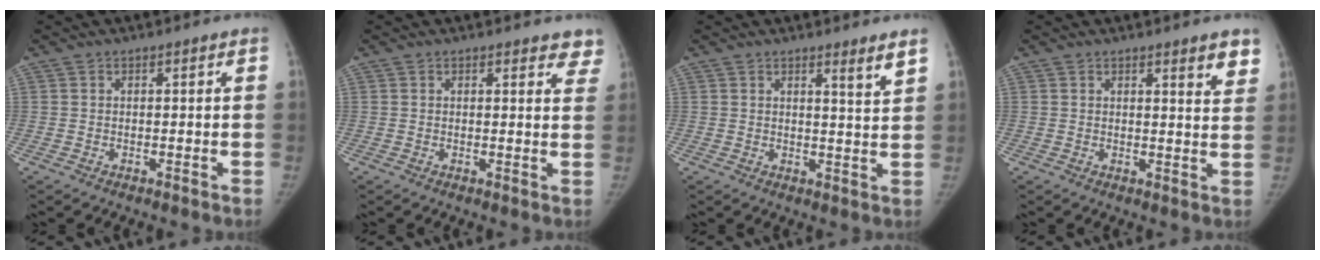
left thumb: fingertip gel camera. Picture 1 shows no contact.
{"total": 4.7, "force": [4.1, 1.8, 1.4], "torque": [0.021, -0.019, 0.030]}
{"total": 3.4, "force": [2.6, 0.0, 2.3], "torque": [-0.033, -0.026, 0.036]}
{"total": 4.4, "force": [3.1, 1.0, 3.0], "torque": [-0.025, -0.020, 0.035]}